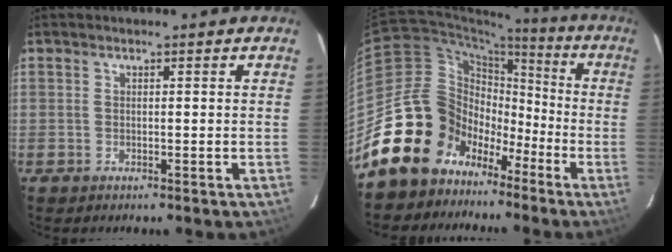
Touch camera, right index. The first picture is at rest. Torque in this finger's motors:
{"motor_torque": [0.57, -0.67, 0.01, -0.21]}